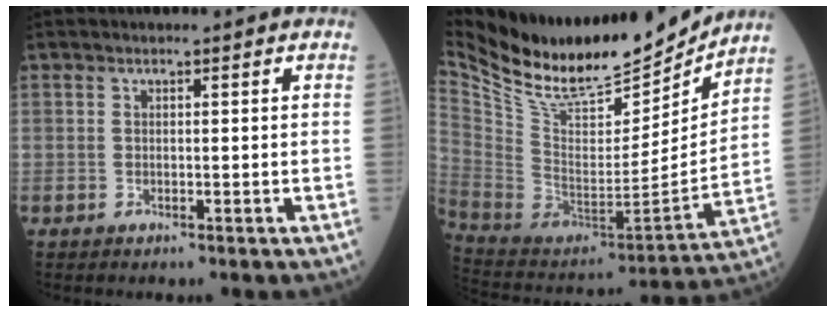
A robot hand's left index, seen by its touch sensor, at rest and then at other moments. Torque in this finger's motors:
{"motor_torque": [0.18, -0.45, 0.03, 0.02]}